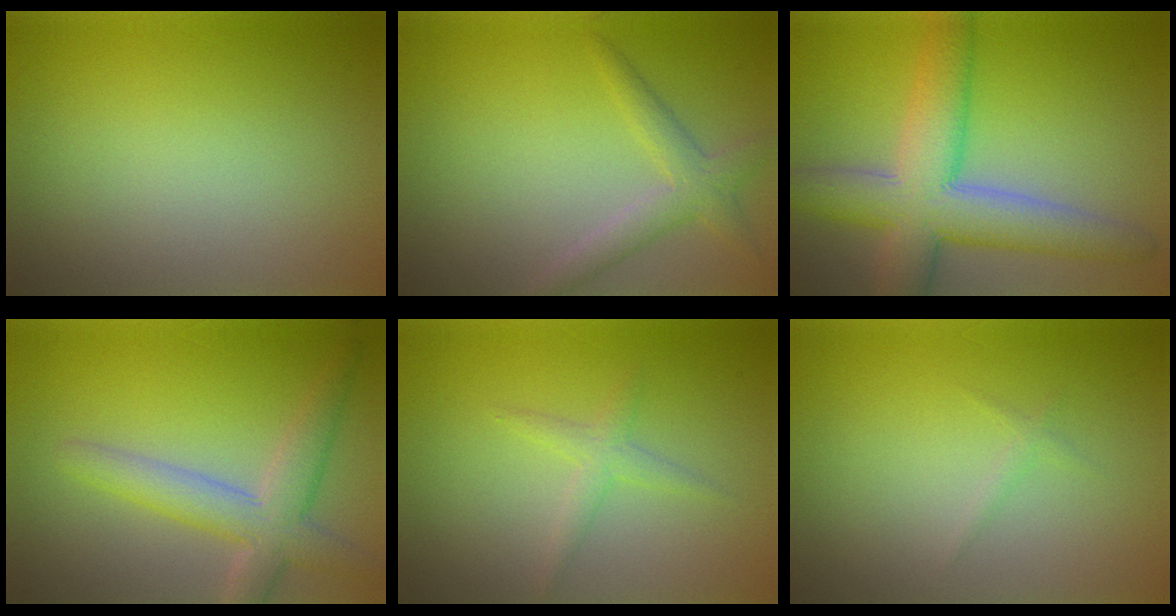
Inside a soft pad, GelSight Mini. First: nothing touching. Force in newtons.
{"total": 2.8, "press": 2.7, "slide": 0.2}
{"total": 8.9, "press": 8.9, "slide": 0.4}
{"total": 4.8, "press": 4.8, "slide": 0.3}
{"total": 1.6, "press": 1.6, "slide": 0.1}
{"total": 1.2, "press": 1.2, "slide": 0.2}